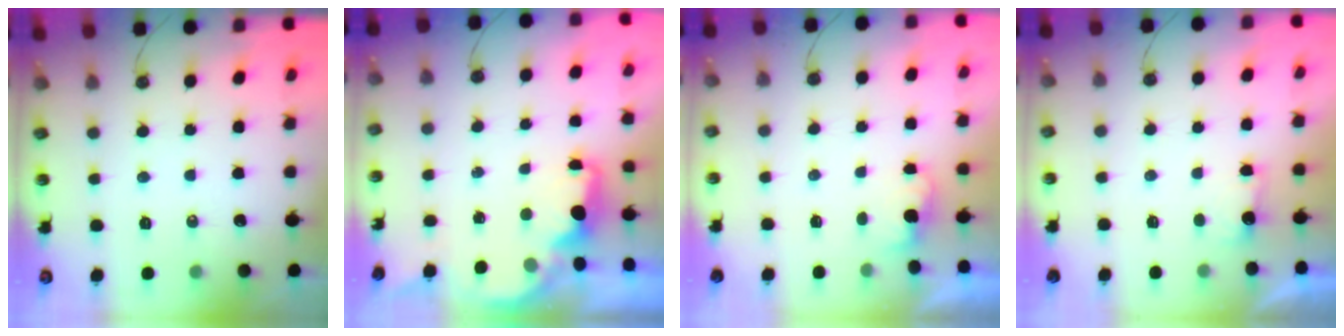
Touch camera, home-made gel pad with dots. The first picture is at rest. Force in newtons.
{"total": 2.3, "press": 2.1, "slide": 0.8}
{"total": 1.1, "press": 0.8, "slide": 0.7}
{"total": 1.1, "press": 0.8, "slide": 0.7}